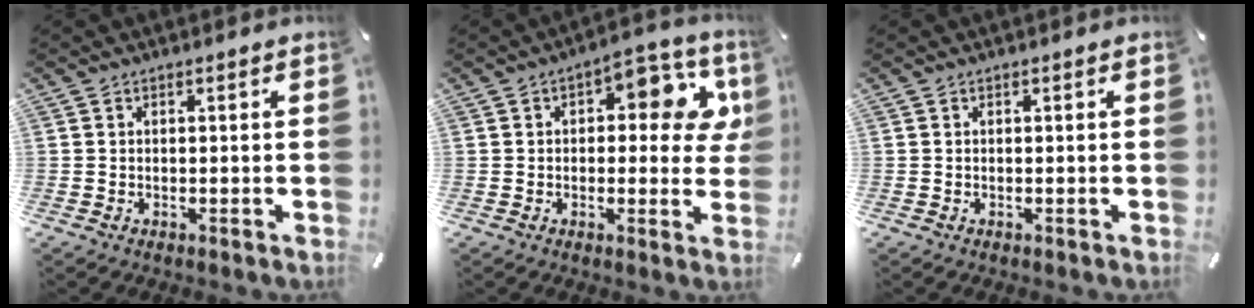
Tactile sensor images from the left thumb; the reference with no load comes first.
{"total": 11.3, "force": [3.3, 5.7, 9.2], "torque": [-0.104, -0.020, 0.048]}
{"total": 0.0}